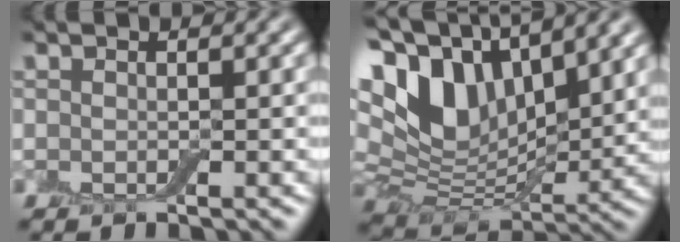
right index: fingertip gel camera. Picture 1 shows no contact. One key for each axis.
{"total": 11.7, "fx": 5.4, "fy": 6.4, "fz": 8.1, "tx": -0.178, "ty": 0.019, "tz": 0.097}